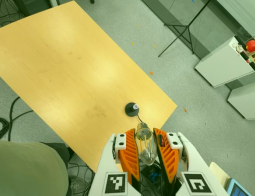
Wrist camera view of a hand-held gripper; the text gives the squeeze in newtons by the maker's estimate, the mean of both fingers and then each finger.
{"total": 20.1, "left": 21.7, "right": 18.6}